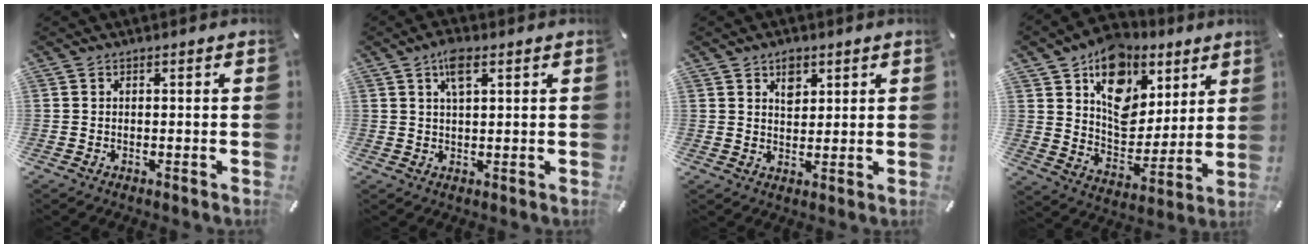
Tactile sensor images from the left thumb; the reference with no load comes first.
{"total": 5.0, "force": [2.5, 1.9, 3.8], "torque": [-0.075, 0.004, 0.040]}
{"total": 3.9, "force": [2.1, 2.9, 1.5], "torque": [-0.011, -0.006, 0.034]}
{"total": 14.7, "force": [7.9, 10.9, 5.9], "torque": [-0.087, -0.061, 0.142]}